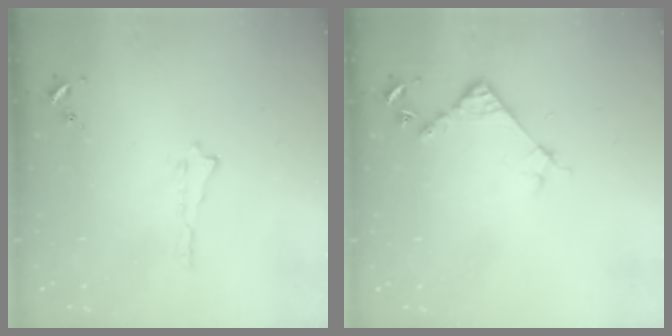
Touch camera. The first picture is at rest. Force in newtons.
{"total": 4.5, "press": 4.5, "slide": 0.4}